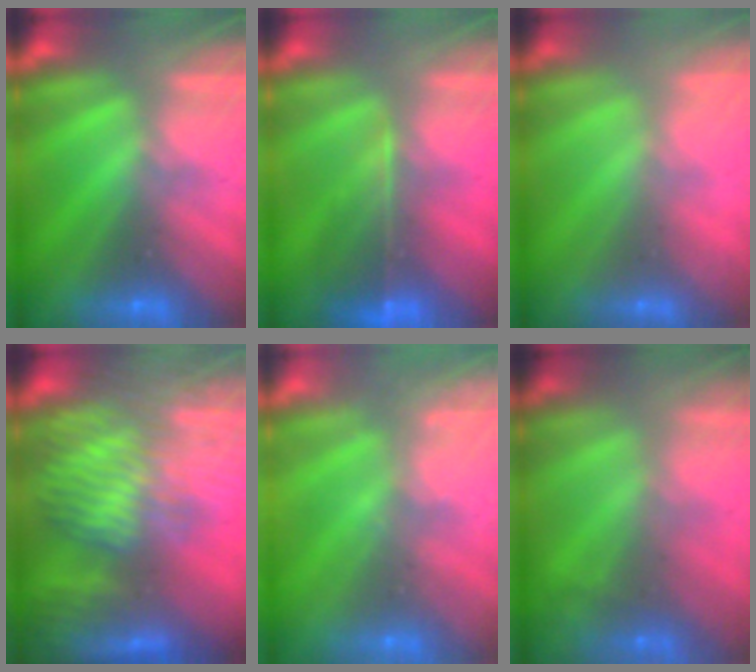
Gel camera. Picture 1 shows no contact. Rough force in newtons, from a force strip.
{"total": 7.1}
{"total": 2.1}
{"total": 8.4}
{"total": 2.4}
{"total": 7.3}